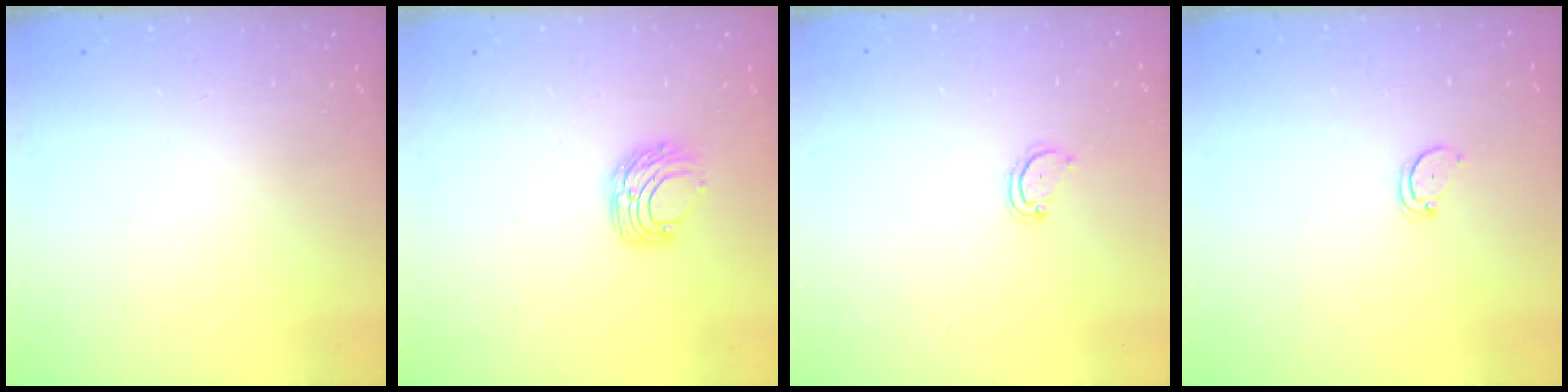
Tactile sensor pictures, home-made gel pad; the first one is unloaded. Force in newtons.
{"total": 6.7, "press": 6.7, "slide": 0.5}
{"total": 3.3, "press": 3.3, "slide": 0.5}
{"total": 2.7, "press": 2.7, "slide": 0.2}